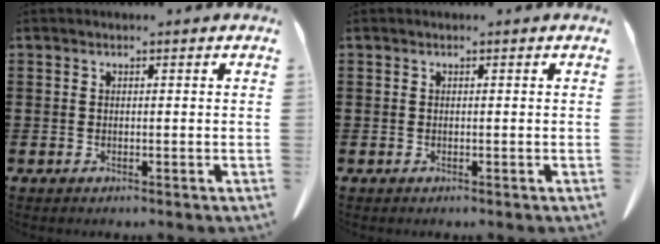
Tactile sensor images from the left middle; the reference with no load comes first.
{"total": 0.0}